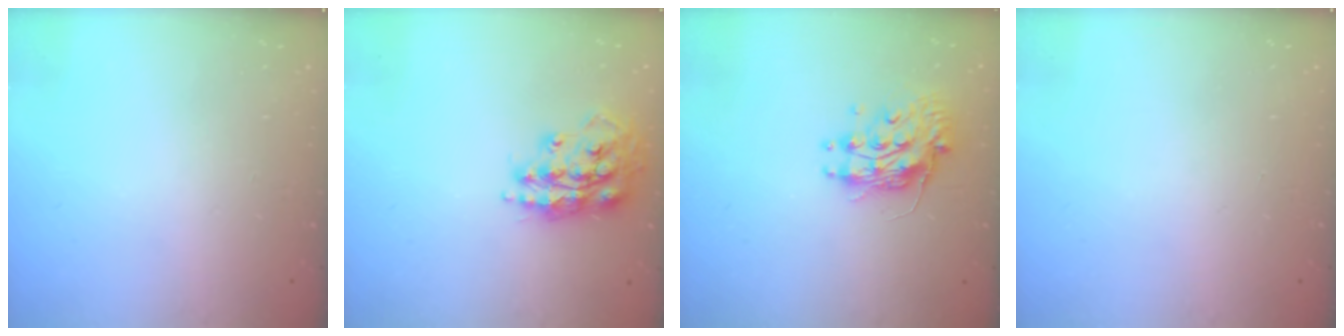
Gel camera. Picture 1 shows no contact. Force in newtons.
{"total": 16.2, "press": 16.2, "slide": 1.4}
{"total": 10.6, "press": 10.6, "slide": 0.7}
{"total": 0.0}